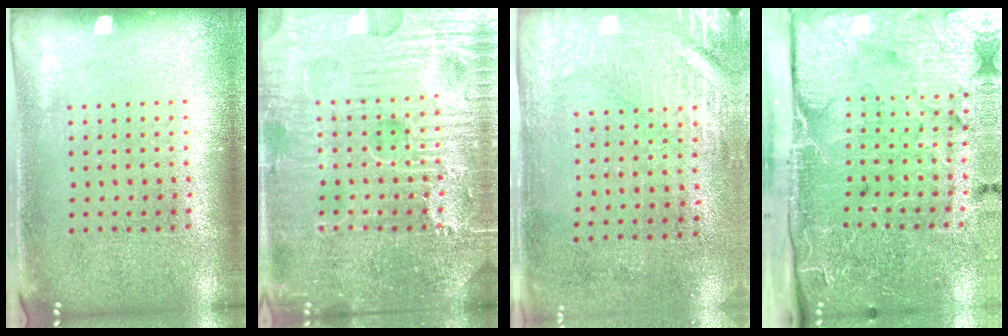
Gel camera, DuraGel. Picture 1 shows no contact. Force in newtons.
{"total": 7.6, "press": 7.6, "slide": 0.9}
{"total": 2.9, "press": 2.5, "slide": 1.5}
{"total": 4.9, "press": 4.0, "slide": 3.0}